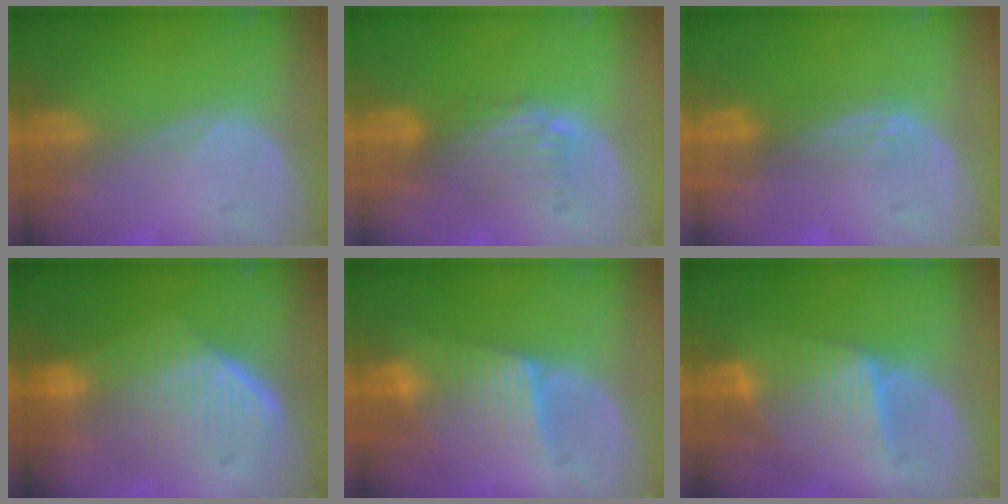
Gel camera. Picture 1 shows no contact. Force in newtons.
{"total": 5.0, "press": 4.3, "slide": 2.6}
{"total": 3.0, "press": 2.5, "slide": 1.6}
{"total": 7.8, "press": 7.7, "slide": 0.6}
{"total": 6.3, "press": 6.3, "slide": 0.9}
{"total": 6.6, "press": 6.6, "slide": 0.1}